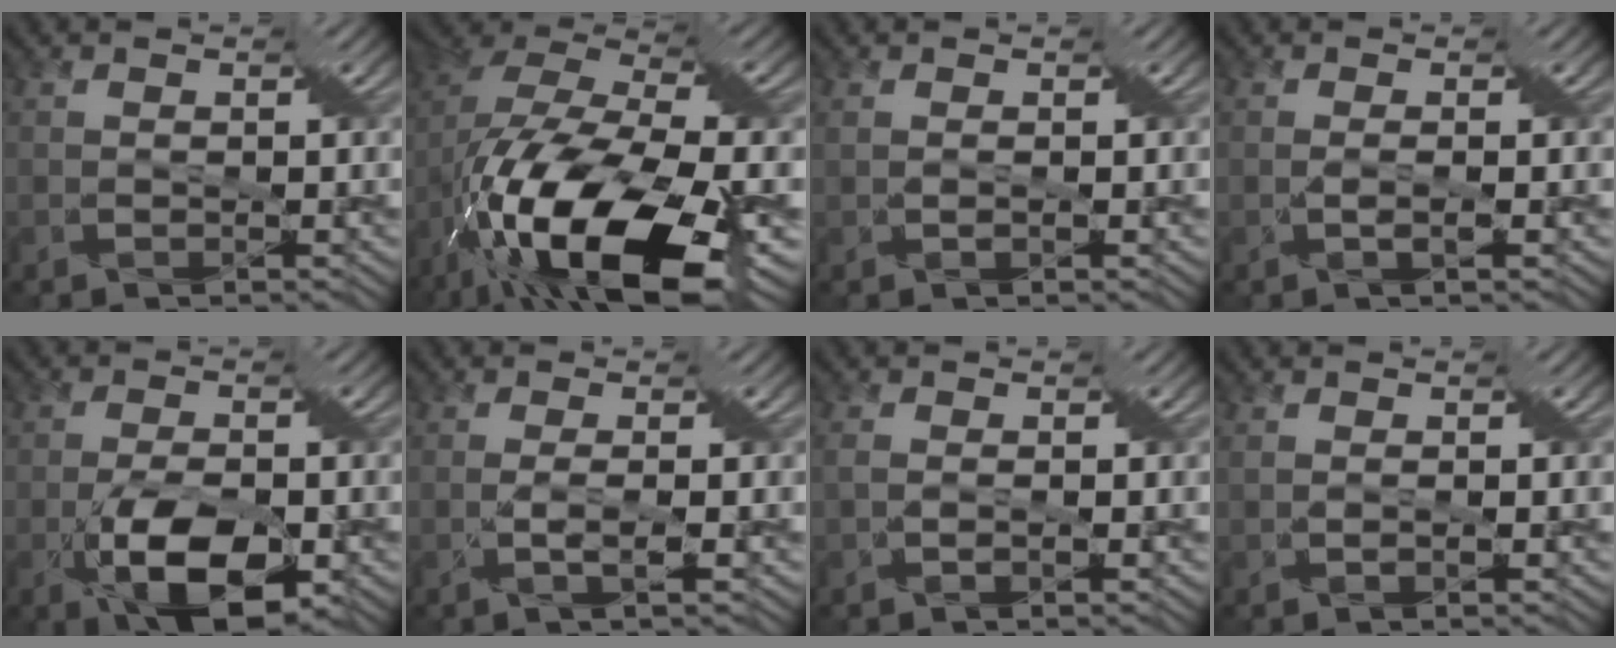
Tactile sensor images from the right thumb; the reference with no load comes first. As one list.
[{"total": 19.2, "force": [-7.9, 8.0, 15.6], "torque": [-0.341, -0.012, -0.128]}, {"total": 1.0, "force": [0.2, 0.5, 0.9], "torque": [-0.022, -0.001, 0.005]}, {"total": 1.1, "force": [-0.2, -0.4, 1.0], "torque": [-0.020, 0.000, 0.000]}, {"total": 9.3, "force": [-3.5, 4.0, 7.6], "torque": [-0.144, -0.011, -0.059]}, {"total": 1.7, "force": [-0.1, -0.9, 1.4], "torque": [-0.032, 0.005, -0.002]}, {"total": 2.0, "force": [-0.1, 1.0, 1.7], "torque": [-0.039, -0.004, -0.001]}, {"total": 0.9, "force": [0.2, 0.4, 0.8], "torque": [-0.021, 0.000, 0.006]}]